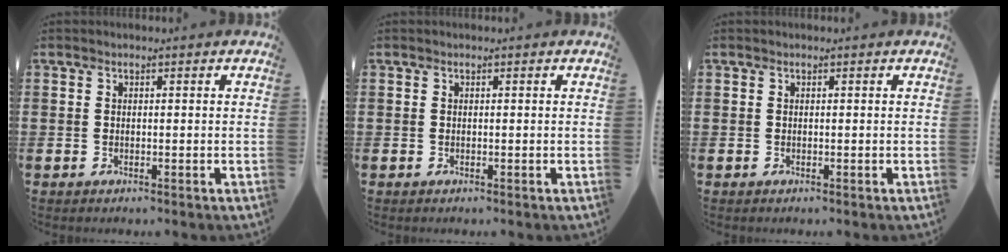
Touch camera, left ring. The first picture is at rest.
{"total": 0.0}
{"total": 0.0}